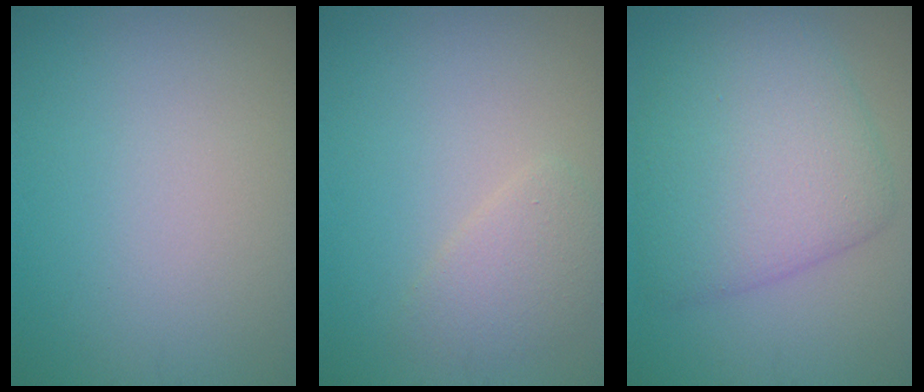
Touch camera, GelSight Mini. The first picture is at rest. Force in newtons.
{"total": 2.1, "press": 2.1, "slide": 0.1}
{"total": 7.1, "press": 7.1, "slide": 0.2}